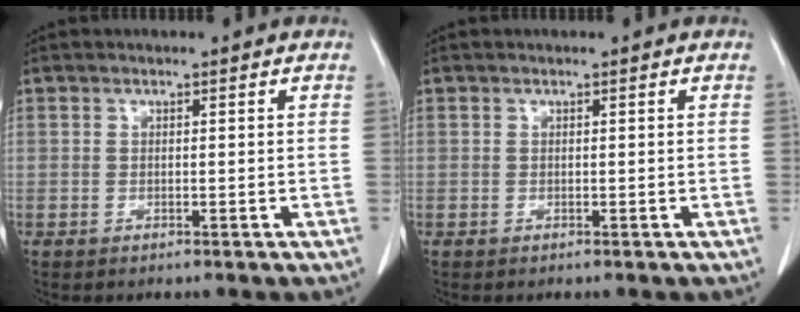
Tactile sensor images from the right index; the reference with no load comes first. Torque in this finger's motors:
{"motor_torque": [0.00, 0.00, 0.00, 0.00]}